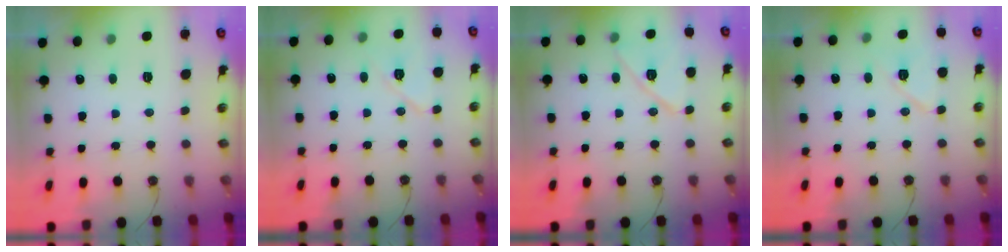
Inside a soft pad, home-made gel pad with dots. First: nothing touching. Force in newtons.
{"total": 8.2, "press": 6.9, "slide": 4.3}
{"total": 12.3, "press": 12.3, "slide": 0.6}
{"total": 7.8, "press": 7.8, "slide": 0.6}